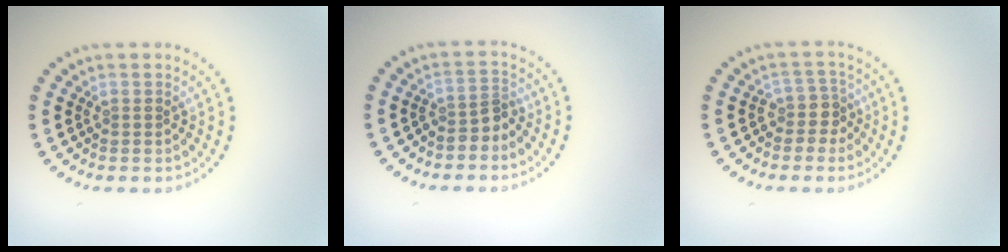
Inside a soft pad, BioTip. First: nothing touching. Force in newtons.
{"total": 2.1, "press": 1.5, "slide": 1.4}
{"total": 2.3, "press": 1.7, "slide": 1.5}